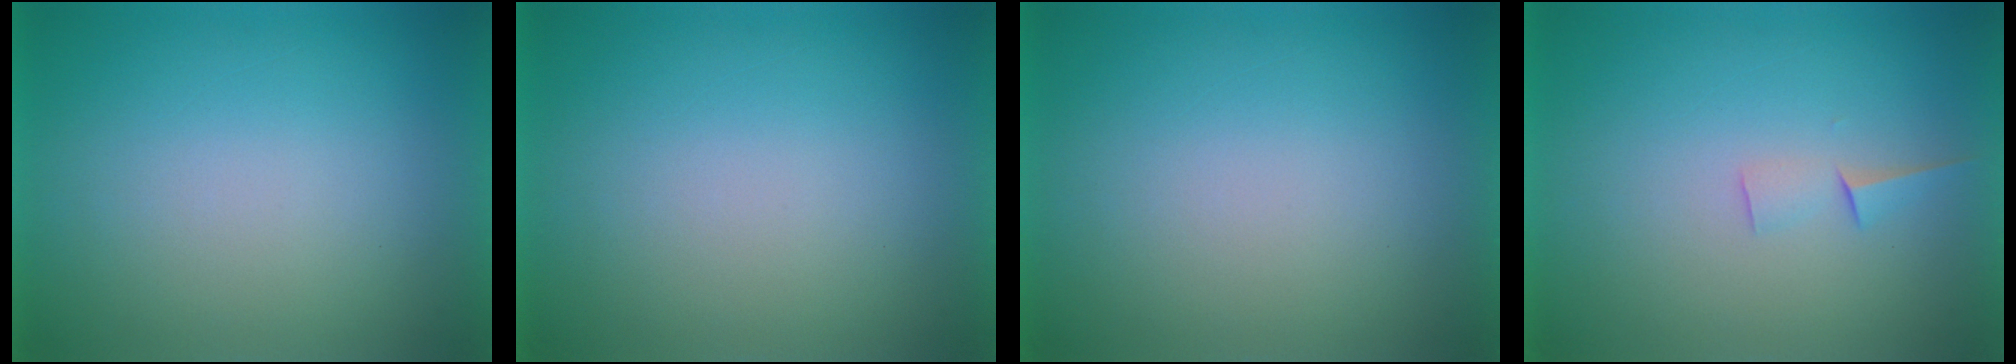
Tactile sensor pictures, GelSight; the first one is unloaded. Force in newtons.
{"total": 1.1}
{"total": 0.0}
{"total": 1.5}